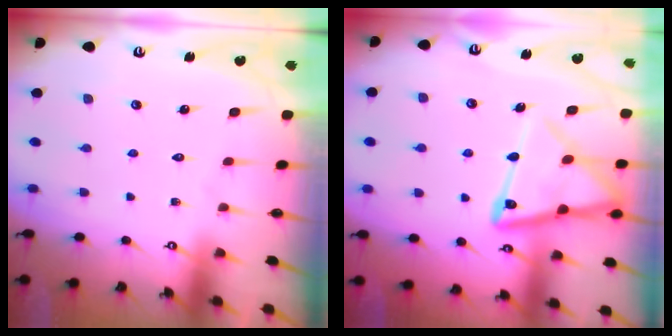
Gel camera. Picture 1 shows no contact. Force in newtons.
{"total": 17.0, "press": 16.9, "slide": 1.6}